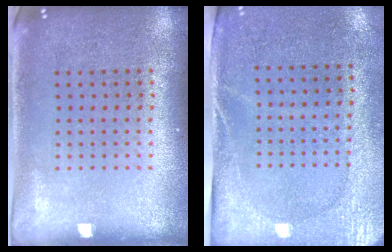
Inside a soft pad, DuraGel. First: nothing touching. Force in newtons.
{"total": 2.7, "press": 2.3, "slide": 1.4}